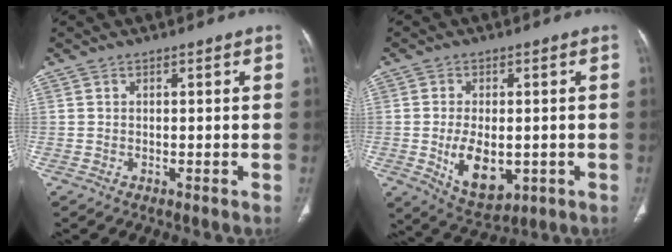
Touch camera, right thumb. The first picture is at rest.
{"total": 9.9, "force": [-1.8, 5.8, 7.8], "torque": [-0.119, -0.010, -0.012]}